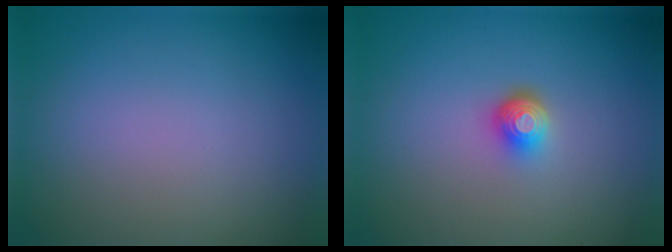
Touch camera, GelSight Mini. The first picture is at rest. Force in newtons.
{"total": 2.2, "press": 1.4, "slide": 1.6}